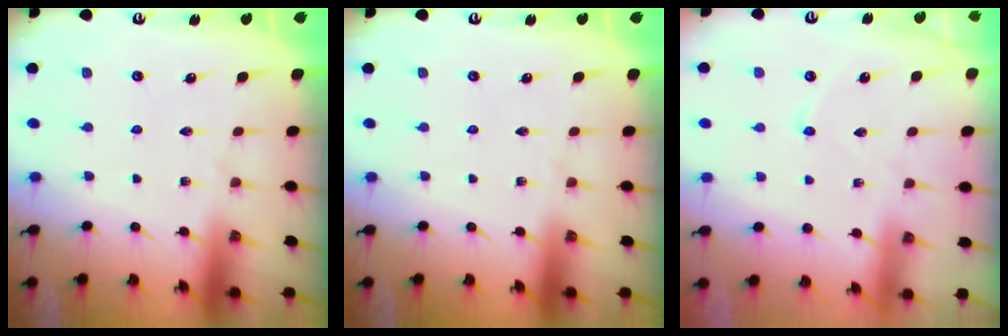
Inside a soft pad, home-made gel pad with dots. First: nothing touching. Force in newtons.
{"total": 0.0}
{"total": 2.2, "press": 2.2, "slide": 0.2}